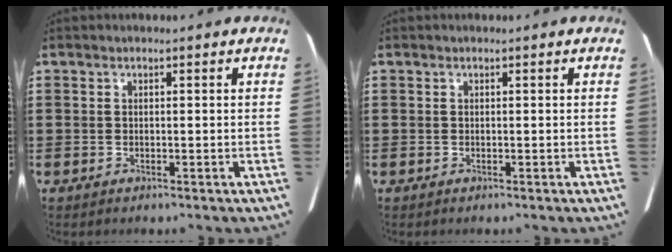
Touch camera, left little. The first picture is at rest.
{"total": 0.0}